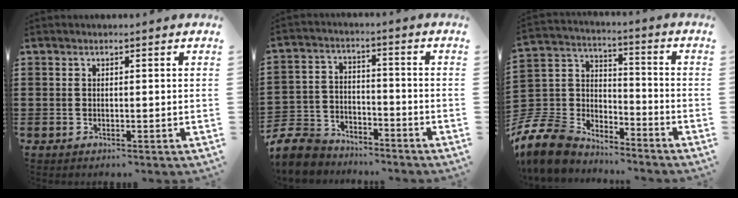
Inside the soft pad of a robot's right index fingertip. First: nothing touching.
{"total": 7.8, "force": [-7.4, 2.2, 1.0], "torque": [-0.041, 0.011, -0.151]}
{"total": 9.3, "force": [-7.9, 4.4, 2.3], "torque": [-0.099, 0.000, -0.164]}